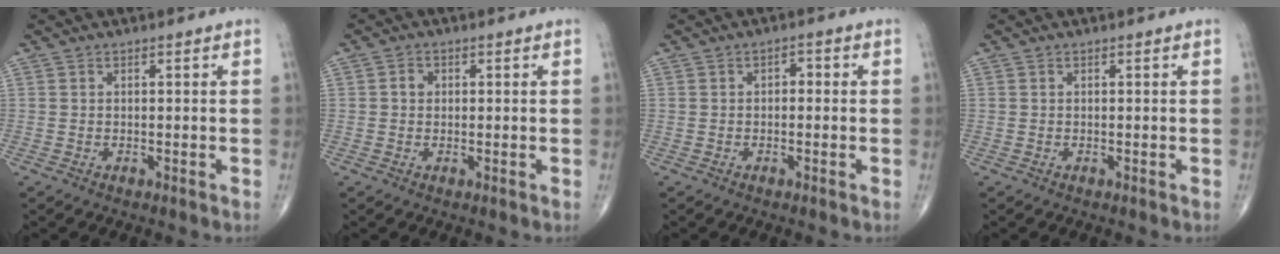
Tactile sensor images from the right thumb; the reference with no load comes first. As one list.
[{"total": 1.7, "force": [0.2, 1.5, 0.8], "torque": [-0.005, 0.004, 0.001]}, {"total": 2.0, "force": [0.1, 1.2, 1.6], "torque": [-0.018, 0.012, -0.003]}, {"total": 0.0}]